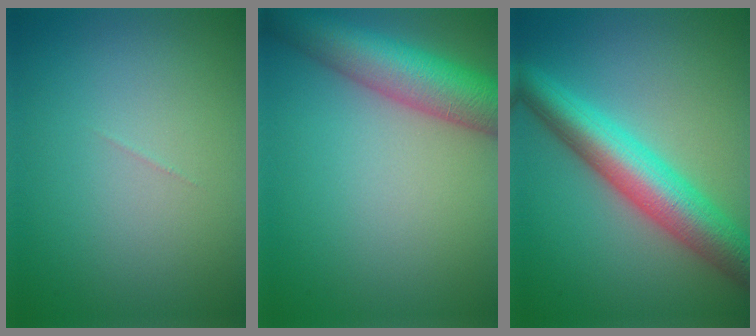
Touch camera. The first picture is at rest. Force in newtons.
{"total": 7.9, "press": 7.9, "slide": 0.4}
{"total": 7.8, "press": 7.8, "slide": 0.2}